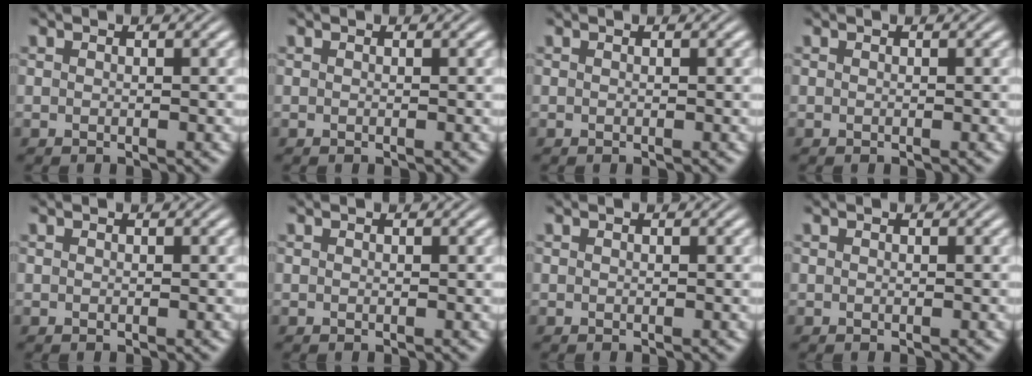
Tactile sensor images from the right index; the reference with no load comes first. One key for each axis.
{"total": 0.0}
{"total": 0.0}
{"total": 0.0}
{"total": 0.0}
{"total": 0.0}
{"total": 0.0}
{"total": 0.0}